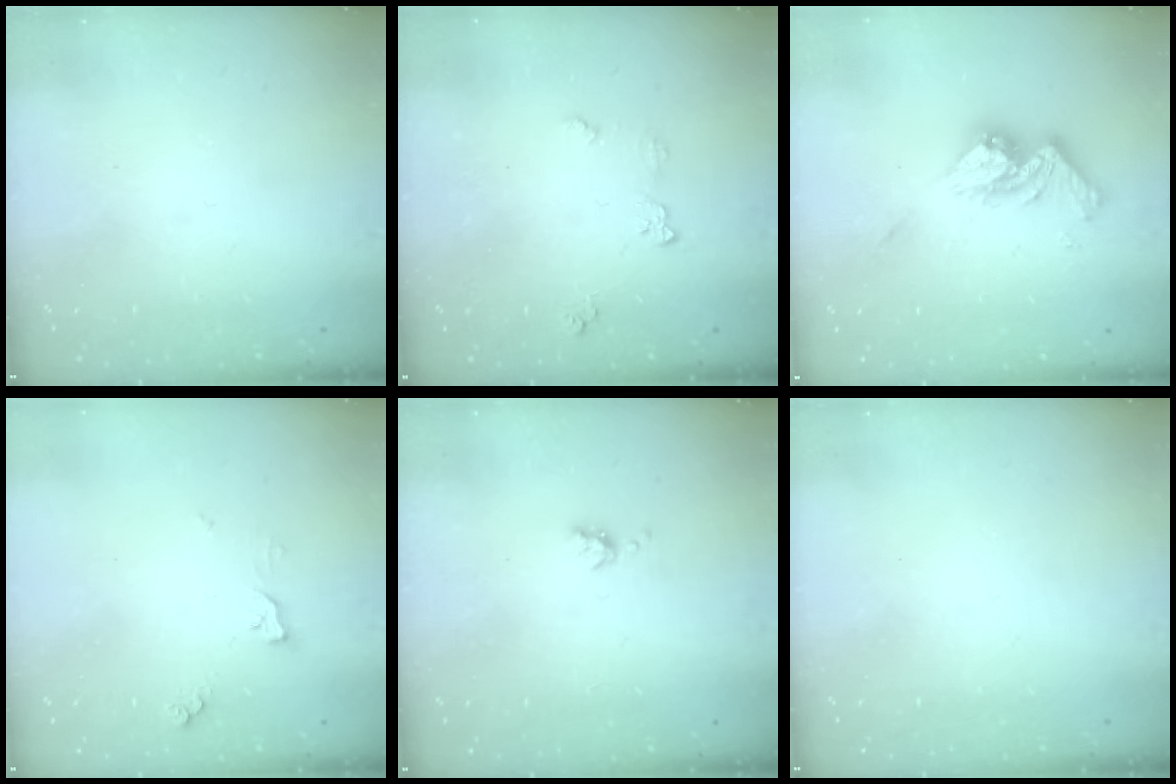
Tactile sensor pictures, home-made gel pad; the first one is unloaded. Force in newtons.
{"total": 5.9, "press": 5.8, "slide": 0.6}
{"total": 13.5, "press": 13.4, "slide": 1.2}
{"total": 5.7, "press": 5.6, "slide": 0.9}
{"total": 3.9, "press": 3.9, "slide": 0.5}
{"total": 0.0}